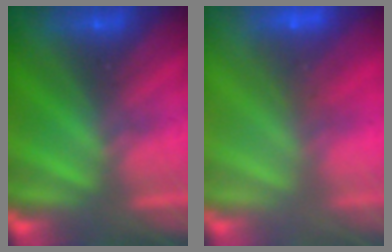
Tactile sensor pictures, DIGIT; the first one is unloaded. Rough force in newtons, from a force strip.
{"total": 7.8}